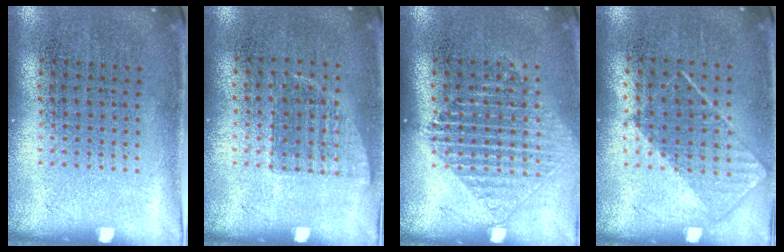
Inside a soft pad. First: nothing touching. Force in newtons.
{"total": 0.8, "press": 0.7, "slide": 0.3}
{"total": 1.4, "press": 1.3, "slide": 0.6}
{"total": 0.8, "press": 0.7, "slide": 0.5}